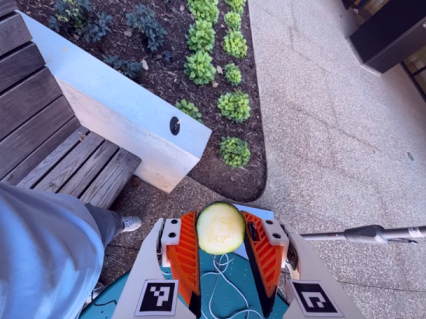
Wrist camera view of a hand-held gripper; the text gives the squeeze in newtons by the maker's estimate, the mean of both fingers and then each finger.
{"total": 11.8, "left": 12.5, "right": 11.1}